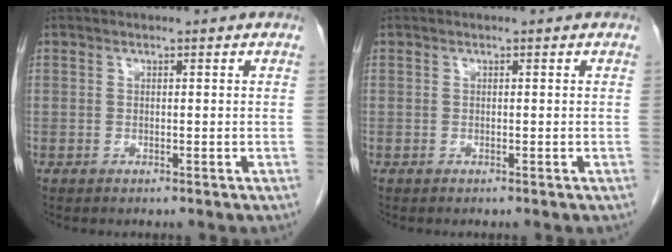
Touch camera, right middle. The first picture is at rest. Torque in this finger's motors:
{"motor_torque": [0.19, -0.03, 0.04, 0.01]}